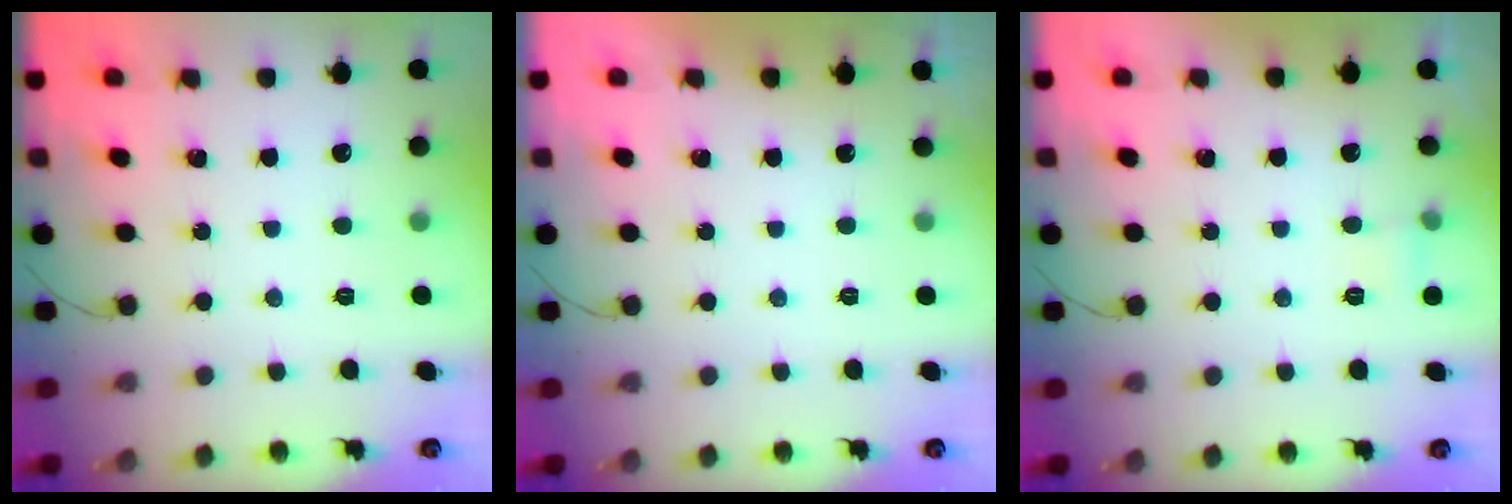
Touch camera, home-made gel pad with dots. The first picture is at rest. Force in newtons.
{"total": 0.0}
{"total": 3.5, "press": 3.4, "slide": 0.9}